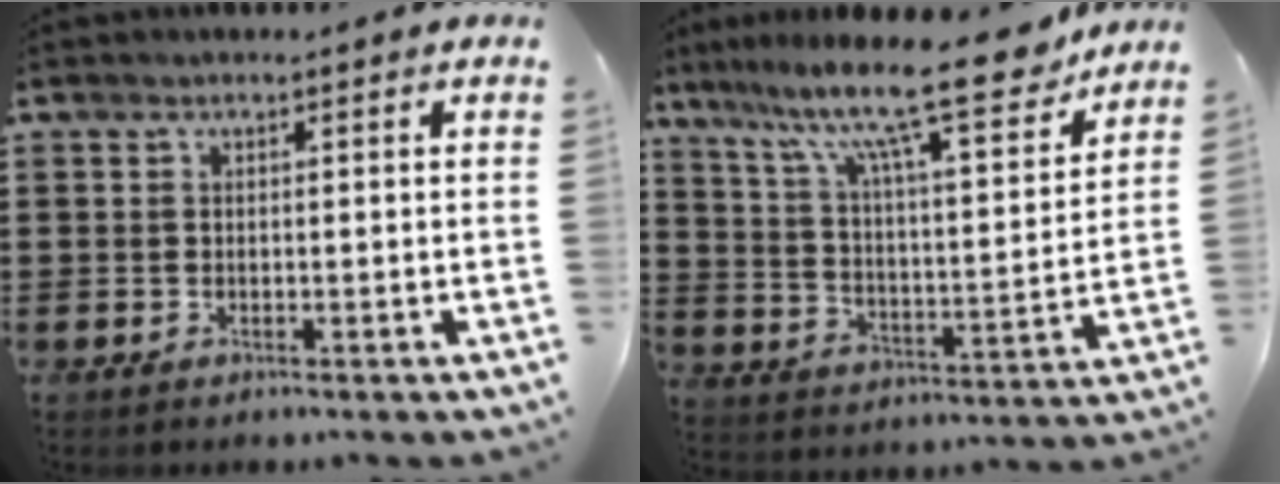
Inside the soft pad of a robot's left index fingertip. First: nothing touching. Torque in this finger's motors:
{"motor_torque": [1.07, -1.07, 1.05, 0.21]}